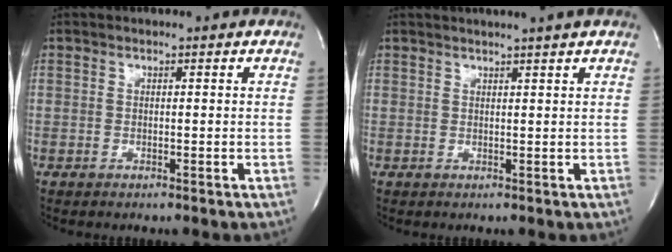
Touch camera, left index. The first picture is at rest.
{"total": 2.6, "force": [2.1, -0.9, 1.1], "torque": [-0.015, -0.003, 0.028]}